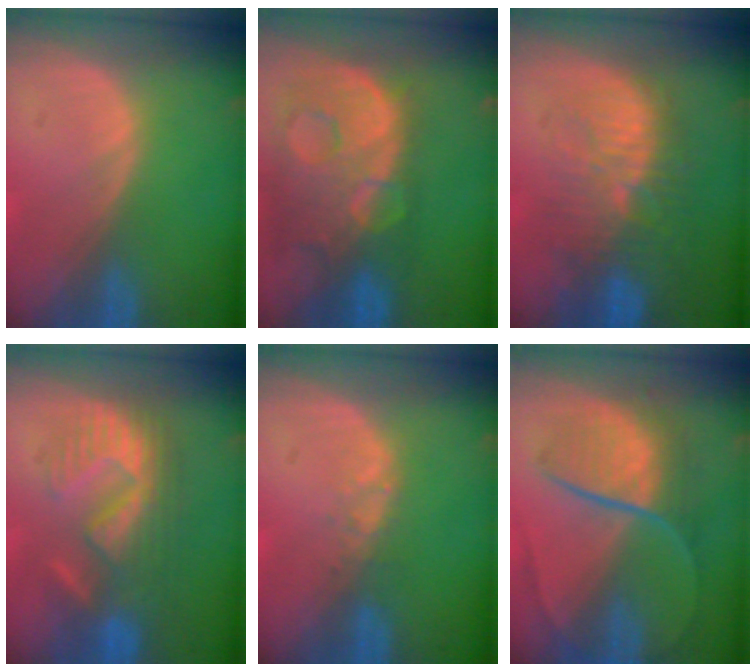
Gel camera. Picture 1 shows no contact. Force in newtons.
{"total": 13.7, "press": 11.1, "slide": 8.0}
{"total": 11.4, "press": 9.9, "slide": 5.6}
{"total": 8.8, "press": 8.7, "slide": 1.4}
{"total": 1.4, "press": 1.4, "slide": 0.2}
{"total": 8.9, "press": 7.6, "slide": 4.7}